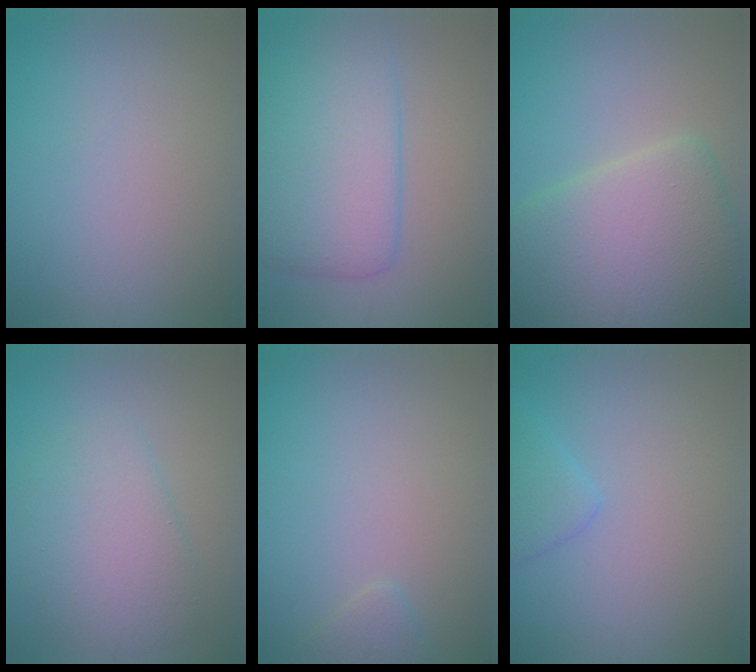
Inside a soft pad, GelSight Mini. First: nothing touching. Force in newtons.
{"total": 6.8, "press": 6.8, "slide": 0.0}
{"total": 9.5, "press": 9.5, "slide": 0.7}
{"total": 4.1, "press": 4.1, "slide": 0.2}
{"total": 1.1, "press": 1.1, "slide": 0.1}
{"total": 1.9, "press": 1.9, "slide": 0.2}